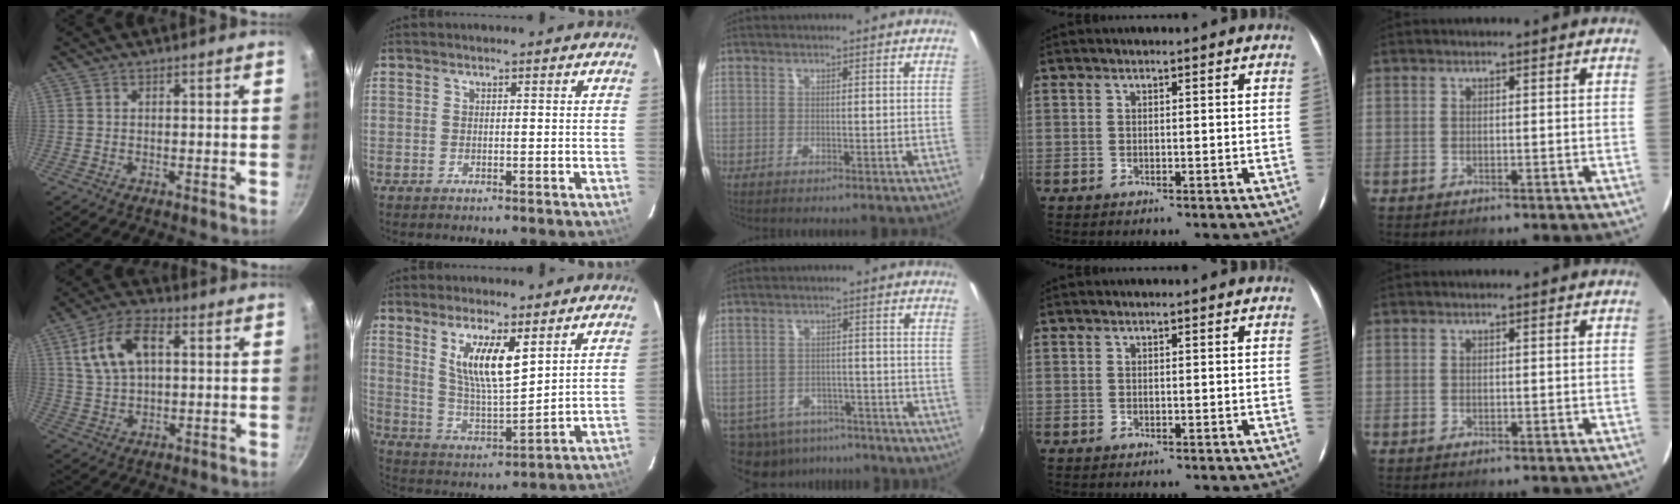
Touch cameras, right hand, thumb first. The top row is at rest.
{"thumb": {"total": 11.8, "force": [3.3, 6.8, 9.1], "torque": [-0.156, 0.015, 0.057]}, "index": {"total": 10.4, "force": [5.2, 2.5, 8.6], "torque": [-0.159, -0.009, 0.107]}, "middle": {"total": 14.3, "force": [-10.0, 8.6, 5.6], "torque": [-0.150, -0.013, -0.133]}}